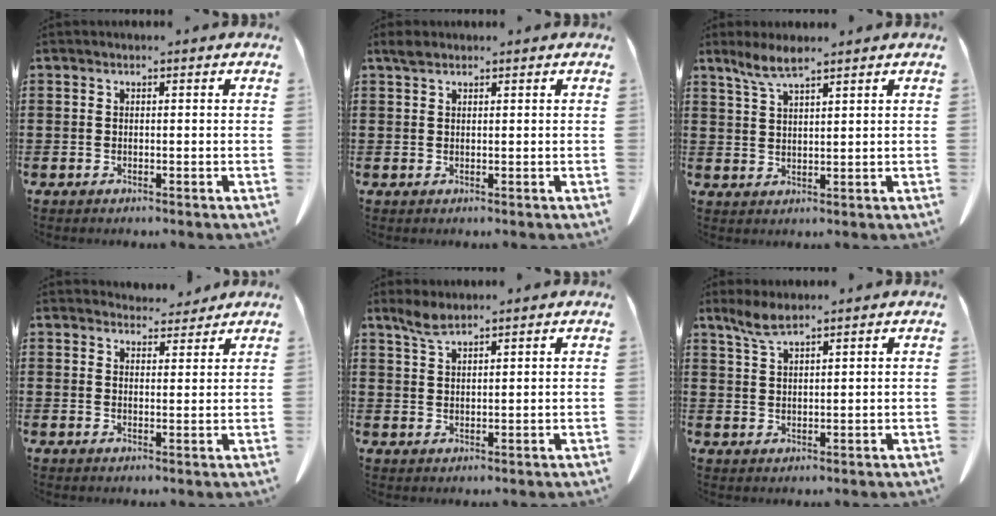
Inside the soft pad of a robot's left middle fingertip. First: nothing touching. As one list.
[{"total": 1.3, "force": [1.0, 0.6, 0.7], "torque": [-0.017, 0.002, 0.019]}, {"total": 3.9, "force": [2.8, 0.5, 2.6], "torque": [-0.059, -0.001, 0.051]}, {"total": 3.9, "force": [3.8, 1.0, 0.6], "torque": [-0.014, -0.015, 0.071]}, {"total": 2.9, "force": [2.2, 0.6, 1.7], "torque": [-0.040, 0.001, 0.042]}, {"total": 3.3, "force": [2.5, 0.5, 2.1], "torque": [-0.049, 0.003, 0.045]}]